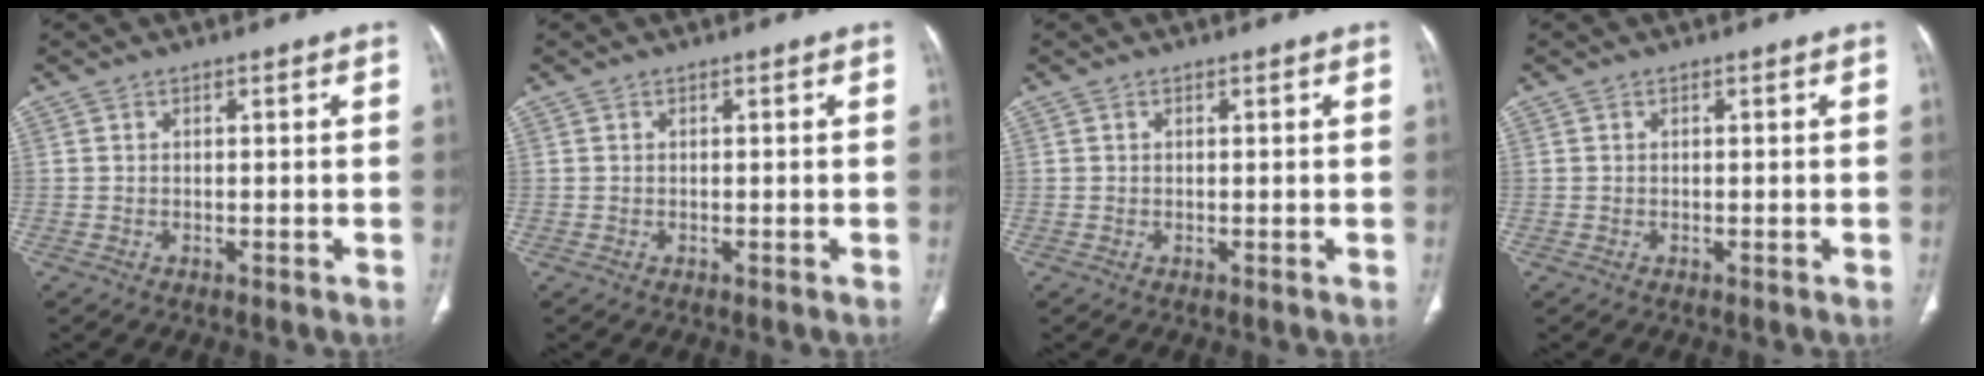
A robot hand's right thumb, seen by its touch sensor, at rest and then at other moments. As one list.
[{"total": 0.0}, {"total": 0.0}, {"total": 0.0}]